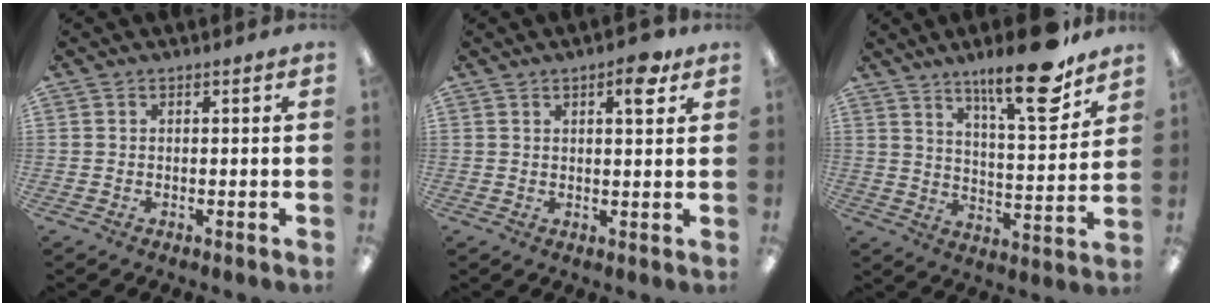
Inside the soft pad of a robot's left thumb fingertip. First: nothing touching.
{"total": 5.7, "force": [3.3, 2.0, 4.3], "torque": [-0.052, -0.011, 0.048]}
{"total": 17.4, "force": [12.6, 3.9, 11.4], "torque": [-0.179, -0.079, 0.200]}